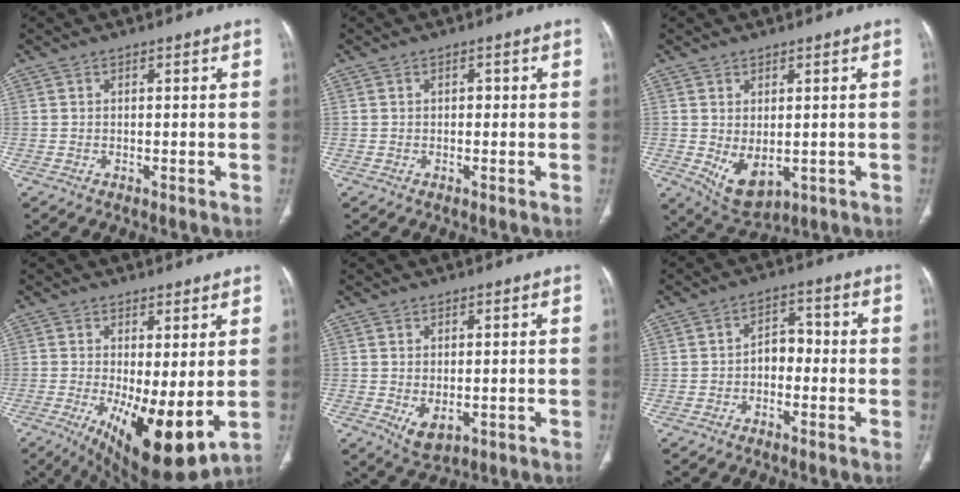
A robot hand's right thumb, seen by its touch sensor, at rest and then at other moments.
{"total": 0.6, "force": [0.0, 0.5, 0.4], "torque": [-0.002, 0.003, -0.002]}
{"total": 6.8, "force": [-0.8, 3.9, 5.6], "torque": [-0.084, -0.010, 0.010]}
{"total": 13.1, "force": [-1.6, 4.5, 12.2], "torque": [-0.192, -0.030, -0.007]}
{"total": 4.1, "force": [-0.8, 2.3, 3.3], "torque": [-0.054, -0.007, 0.003]}
{"total": 4.3, "force": [-1.1, 3.0, 2.8], "torque": [-0.024, 0.023, -0.028]}